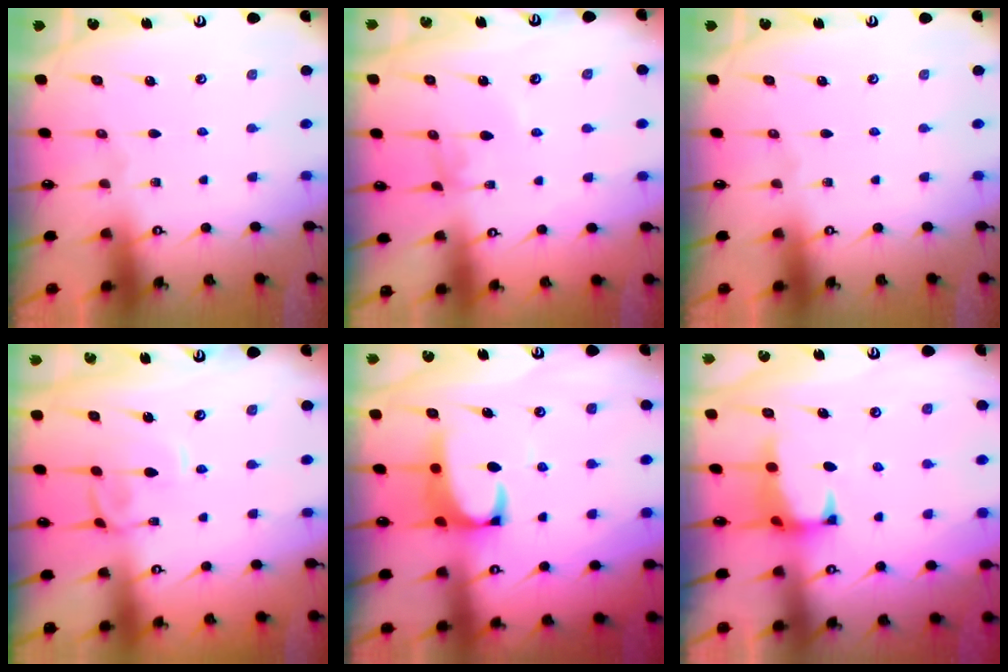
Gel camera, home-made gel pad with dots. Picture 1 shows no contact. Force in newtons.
{"total": 2.8, "press": 2.8, "slide": 0.1}
{"total": 0.0}
{"total": 1.2, "press": 1.2, "slide": 0.0}
{"total": 3.1, "press": 2.9, "slide": 1.1}
{"total": 1.6, "press": 1.5, "slide": 0.6}